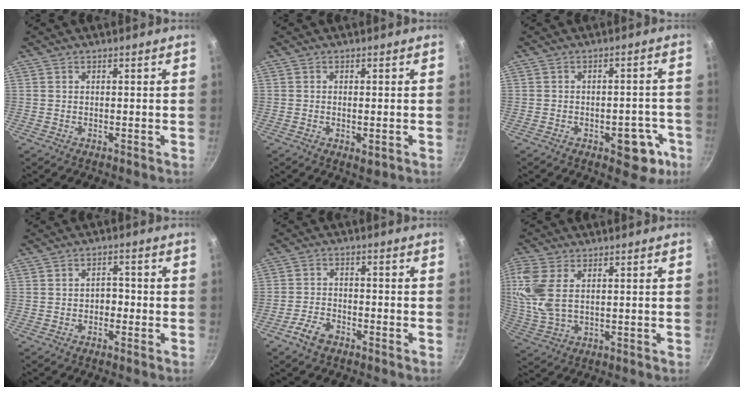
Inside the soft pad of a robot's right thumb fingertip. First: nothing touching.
{"total": 2.2, "force": [-0.7, 0.8, 1.9], "torque": [-0.035, -0.007, -0.009]}
{"total": 8.7, "force": [-3.9, 4.8, 6.1], "torque": [-0.030, 0.026, -0.042]}
{"total": 2.7, "force": [-0.8, 2.0, 1.7], "torque": [-0.004, 0.016, -0.013]}
{"total": 4.7, "force": [-3.2, 2.3, 2.5], "torque": [-0.051, 0.027, -0.063]}
{"total": 9.7, "force": [2.4, 5.5, 7.6], "torque": [-0.169, 0.000, 0.053]}